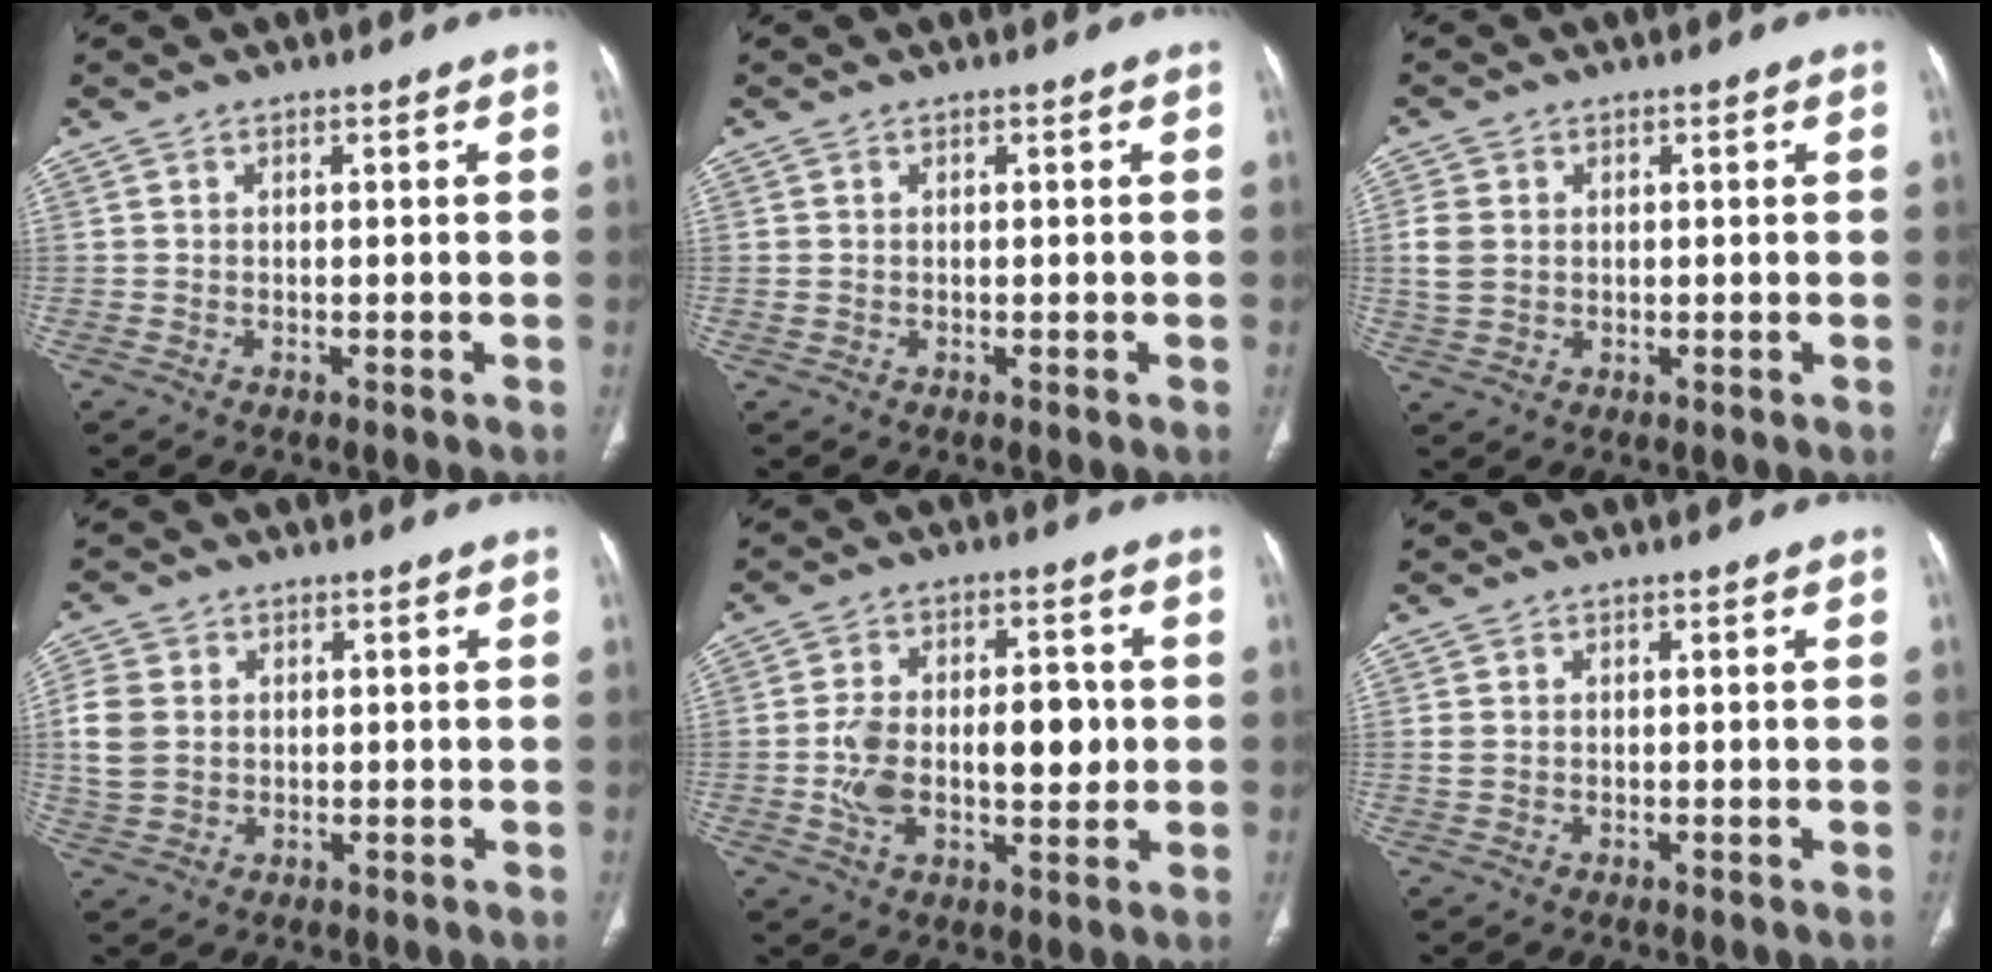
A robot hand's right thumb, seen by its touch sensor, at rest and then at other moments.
{"total": 0.7, "force": [0.1, 0.6, 0.3], "torque": [-0.006, 0.001, 0.003]}
{"total": 4.8, "force": [0.7, 3.7, 2.9], "torque": [-0.063, 0.002, 0.017]}
{"total": 7.2, "force": [1.0, 5.7, 4.2], "torque": [-0.090, 0.001, 0.023]}
{"total": 13.1, "force": [-0.5, 7.3, 10.8], "torque": [-0.168, 0.017, -0.002]}
{"total": 1.4, "force": [0.2, 1.1, 0.9], "torque": [-0.024, 0.002, 0.009]}